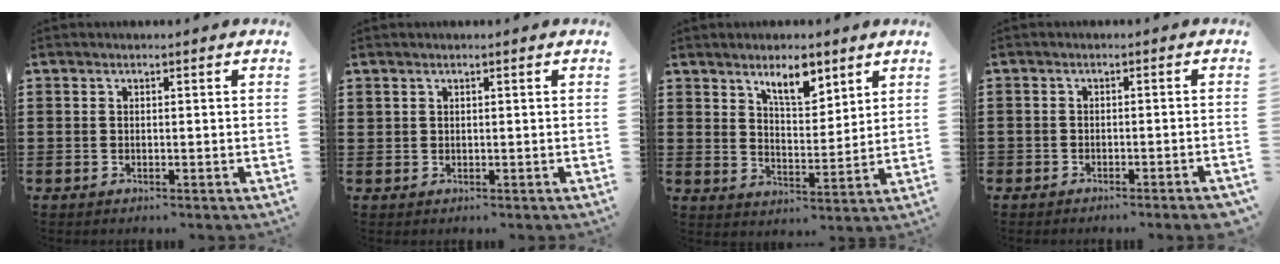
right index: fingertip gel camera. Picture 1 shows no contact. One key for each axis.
{"total": 0.7, "fx": 0.5, "fy": 0.5, "fz": 0.2, "tx": -0.006, "ty": 0.001, "tz": 0.010}
{"total": 6.2, "fx": 4.6, "fy": 2.3, "fz": 3.5, "tx": -0.048, "ty": -0.012, "tz": 0.076}
{"total": 2.0, "fx": -2.0, "fy": 0.0, "fz": 0.4, "tx": -0.008, "ty": 0.000, "tz": -0.041}